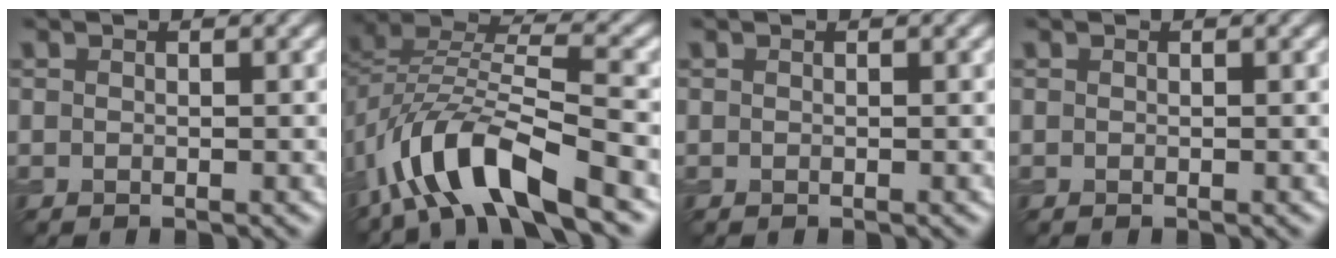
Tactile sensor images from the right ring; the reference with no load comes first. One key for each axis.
{"total": 9.8, "fx": -6.0, "fy": 3.4, "fz": 7.0, "tx": -0.129, "ty": 0.008, "tz": -0.118}
{"total": 0.0}
{"total": 0.0}